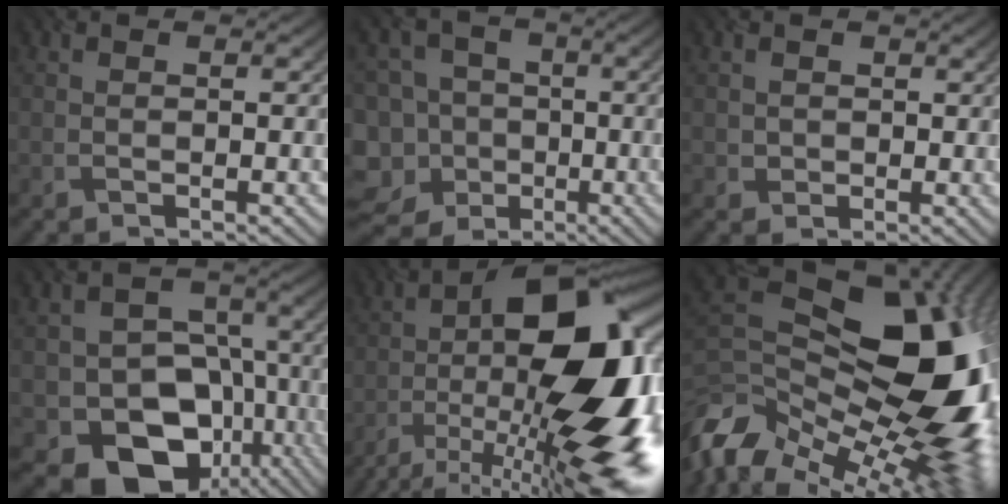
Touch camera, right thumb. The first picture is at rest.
{"total": 12.9, "force": [-4.5, 11.8, 2.7], "torque": [-0.147, -0.015, -0.086]}
{"total": 1.5, "force": [0.1, 1.0, -1.0], "torque": [0.011, -0.009, 0.001]}
{"total": 14.1, "force": [-6.8, 10.6, 6.4], "torque": [-0.099, -0.027, -0.111]}
{"total": 18.6, "force": [-6.5, 7.3, 15.8], "torque": [-0.240, 0.002, -0.117]}
{"total": 18.7, "force": [-3.0, 11.8, 14.2], "torque": [-0.295, -0.024, -0.057]}